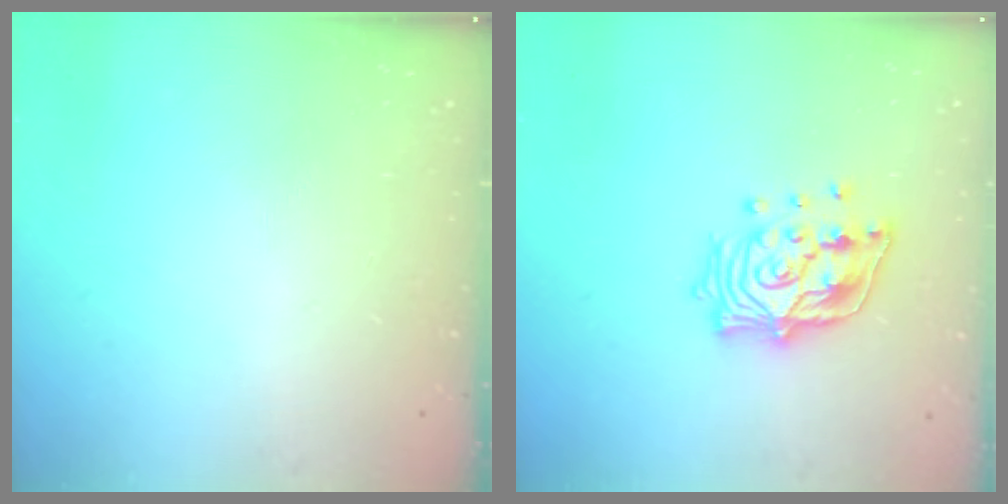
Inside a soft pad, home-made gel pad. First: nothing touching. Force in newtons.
{"total": 16.0, "press": 15.9, "slide": 2.3}